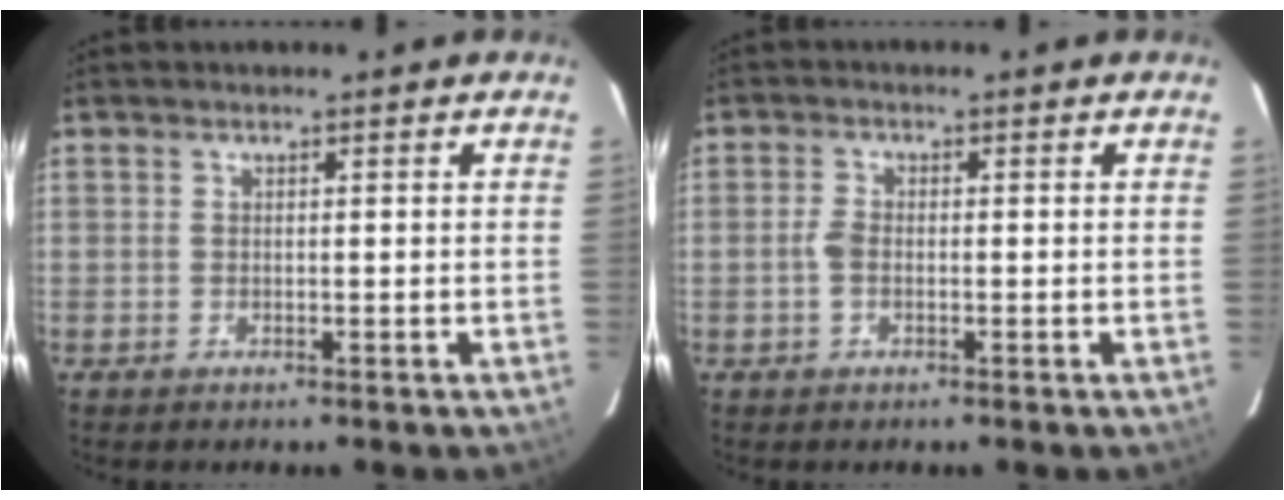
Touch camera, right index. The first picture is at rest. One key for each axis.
{"total": 2.3, "fx": -0.6, "fy": 1.4, "fz": 1.8, "tx": -0.042, "ty": 0.004, "tz": -0.011}